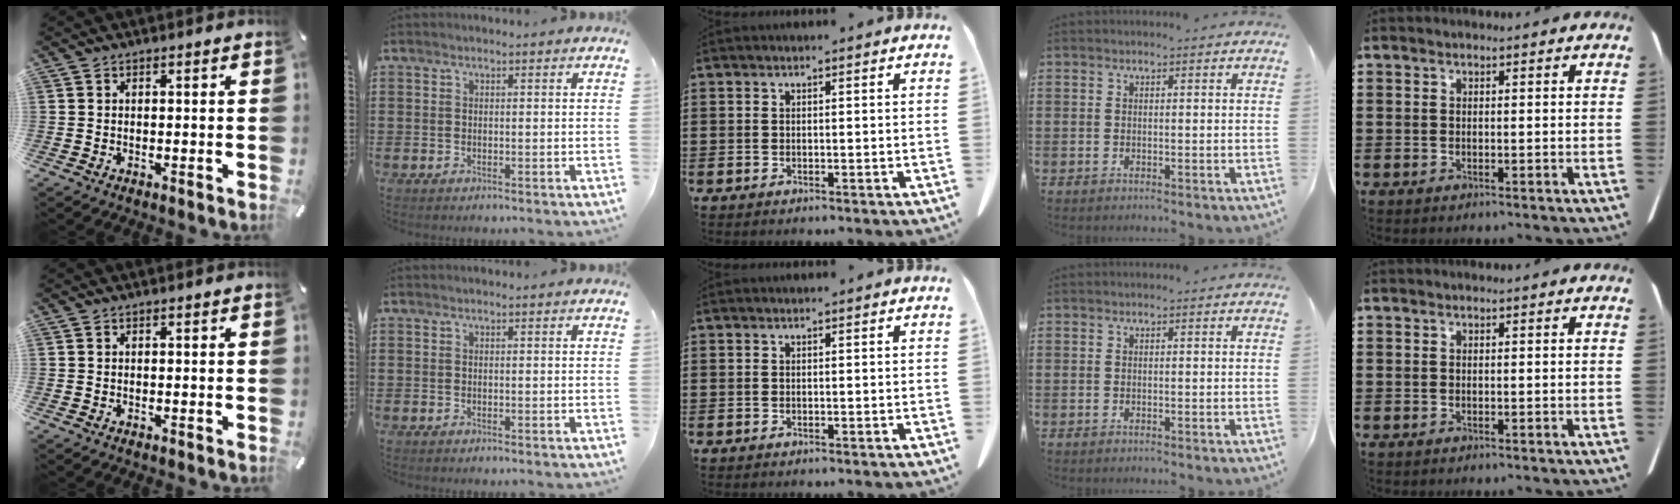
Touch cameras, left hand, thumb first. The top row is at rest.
{}